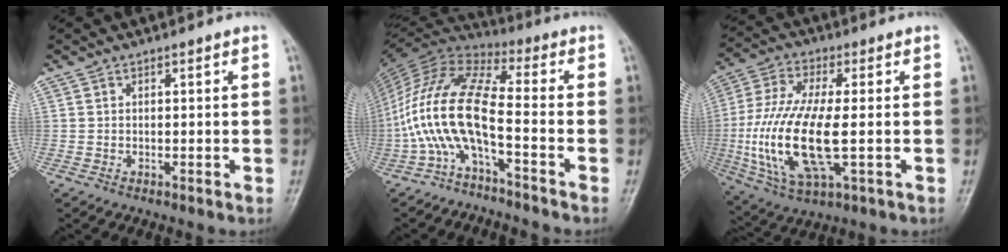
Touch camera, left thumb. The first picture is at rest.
{"total": 13.8, "force": [-5.2, 3.7, 12.2], "torque": [-0.273, 0.073, -0.113]}
{"total": 17.7, "force": [-2.3, 6.5, 16.4], "torque": [-0.358, -0.004, -0.036]}